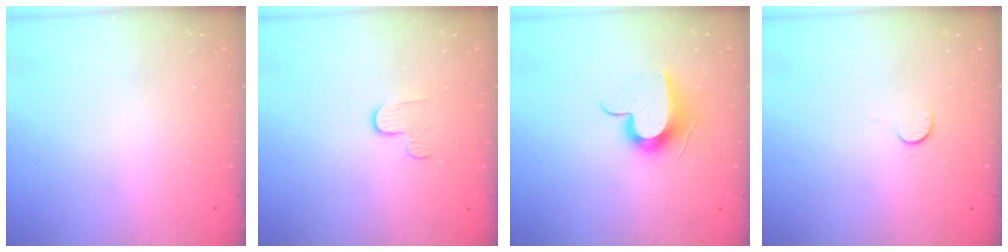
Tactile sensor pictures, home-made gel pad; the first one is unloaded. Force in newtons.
{"total": 2.9, "press": 2.9, "slide": 0.3}
{"total": 11.3, "press": 11.3, "slide": 0.4}
{"total": 6.1, "press": 6.1, "slide": 0.6}